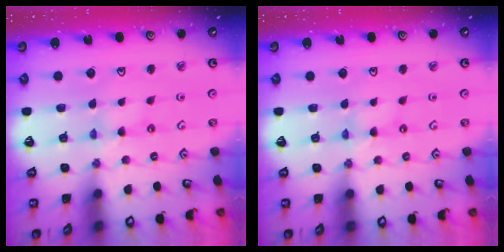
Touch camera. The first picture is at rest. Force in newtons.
{"total": 0.0}